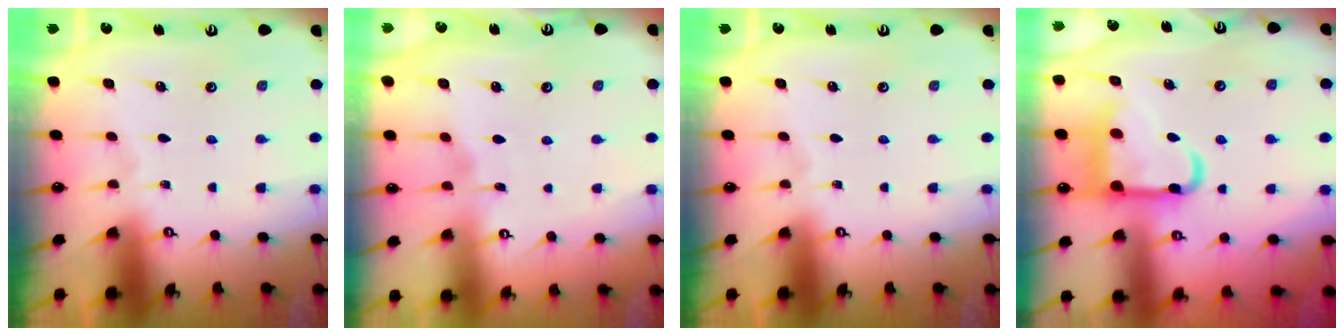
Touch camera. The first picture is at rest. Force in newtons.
{"total": 2.8, "press": 2.8, "slide": 0.4}
{"total": 0.0}
{"total": 15.0, "press": 14.9, "slide": 1.4}